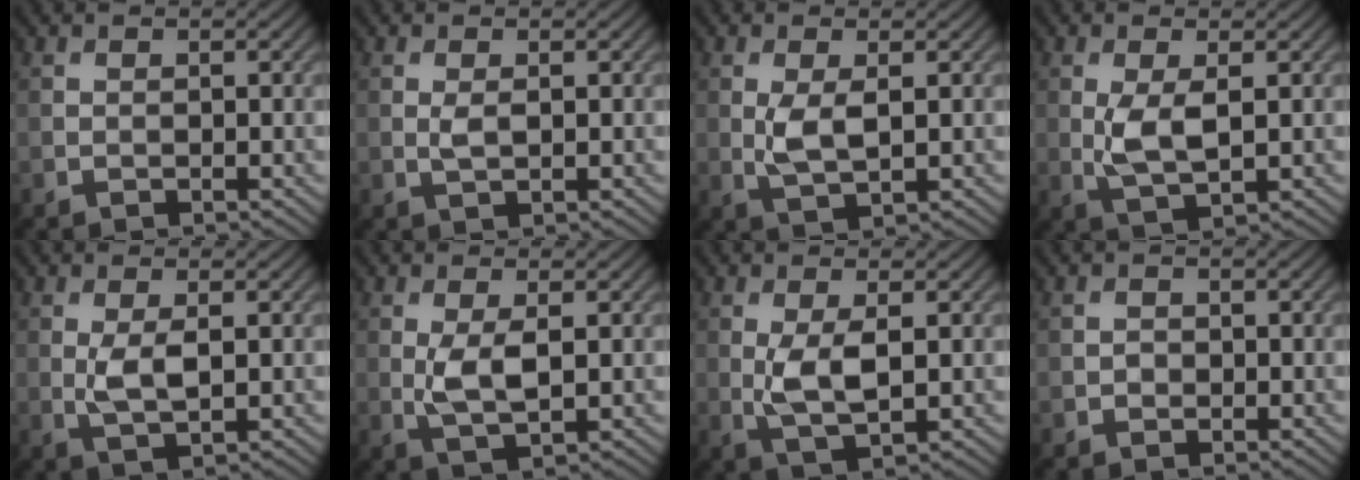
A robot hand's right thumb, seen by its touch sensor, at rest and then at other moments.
{"total": 1.5, "force": [0.2, 0.6, 1.4], "torque": [-0.035, -0.002, 0.005]}
{"total": 3.8, "force": [0.3, 1.5, 3.5], "torque": [-0.082, -0.004, 0.011]}
{"total": 4.5, "force": [0.3, 1.7, 4.2], "torque": [-0.097, -0.004, 0.009]}
{"total": 3.5, "force": [0.2, 1.3, 3.3], "torque": [-0.074, -0.004, 0.008]}
{"total": 4.3, "force": [0.2, 1.6, 4.0], "torque": [-0.092, -0.004, 0.007]}
{"total": 4.9, "force": [0.1, 1.8, 4.5], "torque": [-0.103, -0.006, 0.006]}
{"total": 0.8, "force": [-0.3, 0.7, 0.3], "torque": [-0.003, -0.003, -0.008]}